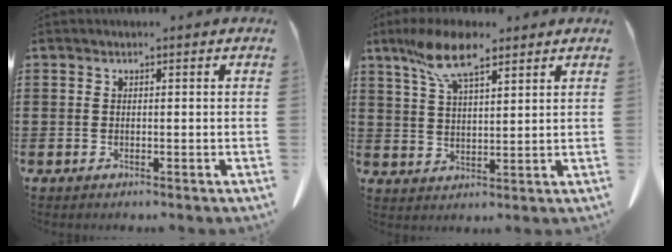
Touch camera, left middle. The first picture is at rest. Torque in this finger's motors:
{"motor_torque": [1.41, 0.72, 0.31, 0.12]}